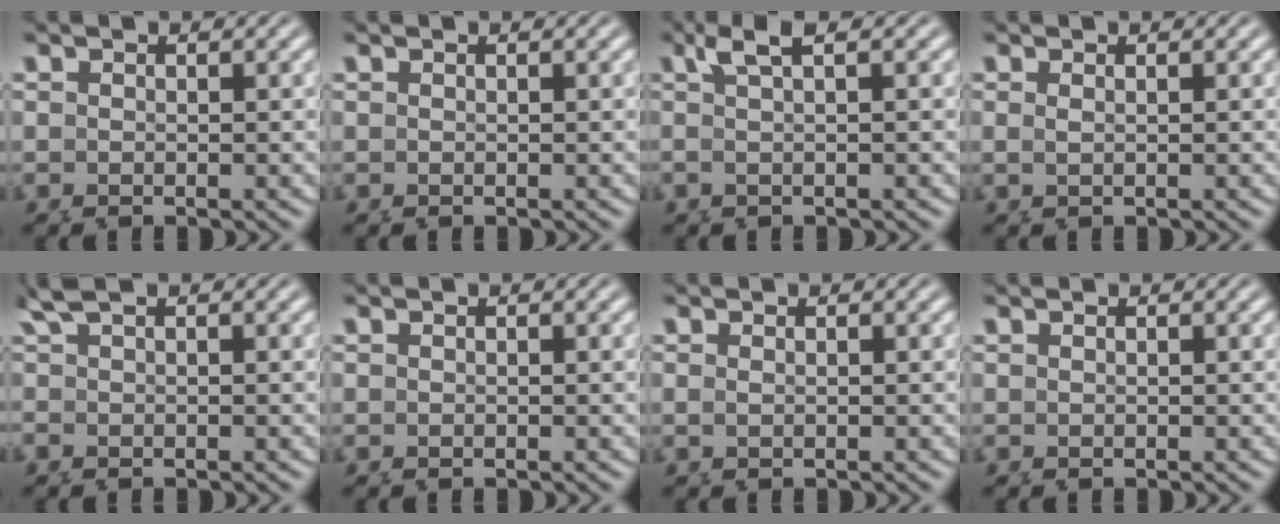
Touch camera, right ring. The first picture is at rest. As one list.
[{"total": 0.0}, {"total": 2.4, "force": [1.3, -0.5, 2.0], "torque": [-0.035, 0.011, 0.021]}, {"total": 1.0, "force": [0.5, -0.8, 0.2], "torque": [-0.008, -0.003, 0.012]}, {"total": 1.1, "force": [0.7, -0.4, 0.7], "torque": [-0.020, 0.003, 0.016]}, {"total": 0.0}, {"total": 0.7, "force": [0.2, -0.6, 0.2], "torque": [-0.008, -0.003, 0.006]}, {"total": 0.0}]